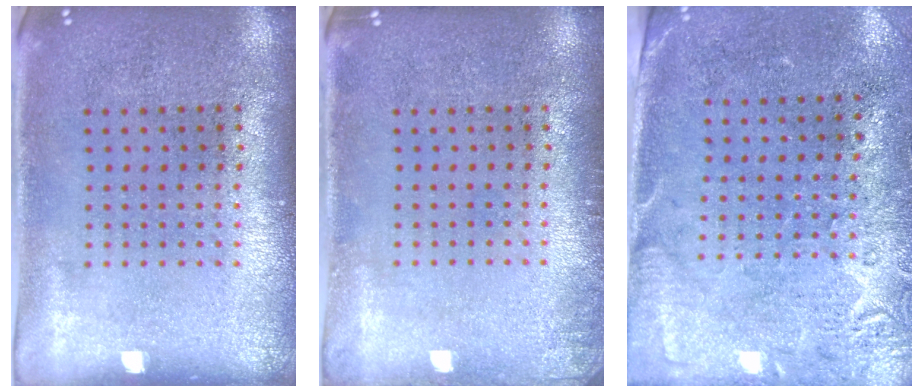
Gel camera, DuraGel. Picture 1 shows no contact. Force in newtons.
{"total": 1.0, "press": 1.0, "slide": 0.2}
{"total": 2.7, "press": 2.3, "slide": 1.4}